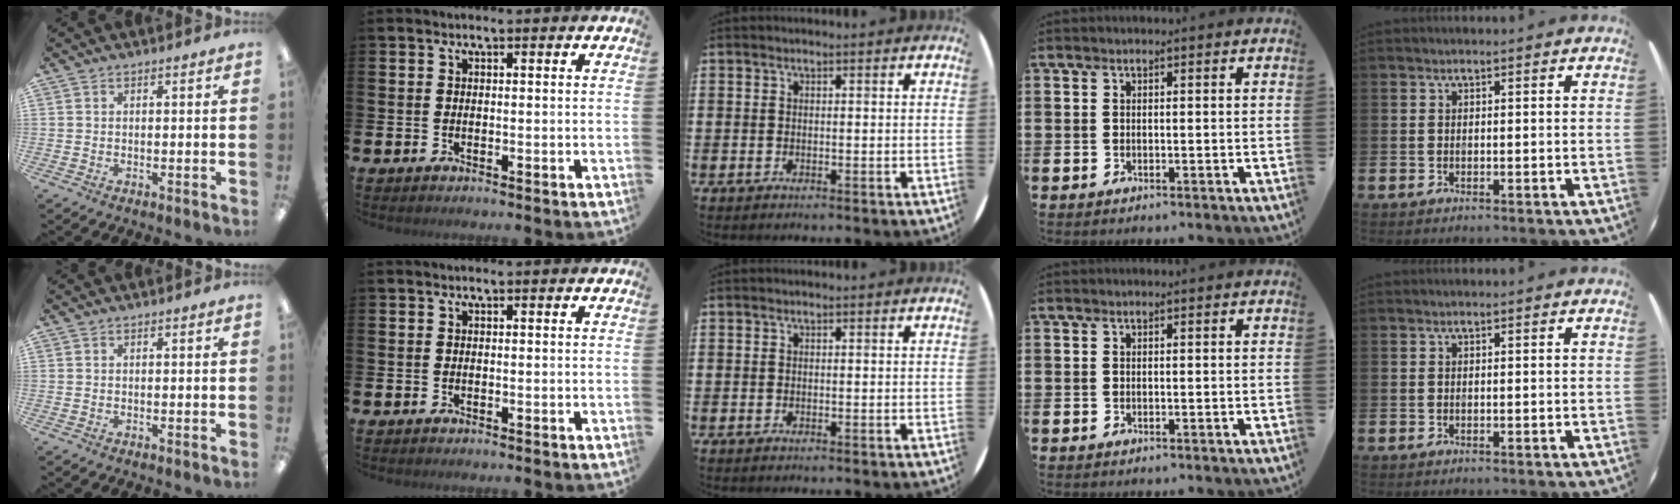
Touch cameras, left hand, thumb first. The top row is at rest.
{}